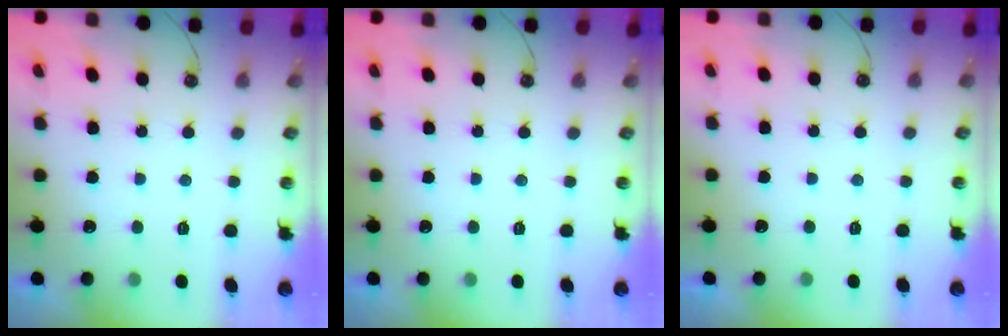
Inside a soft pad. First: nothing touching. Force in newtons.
{"total": 0.0}
{"total": 0.0}